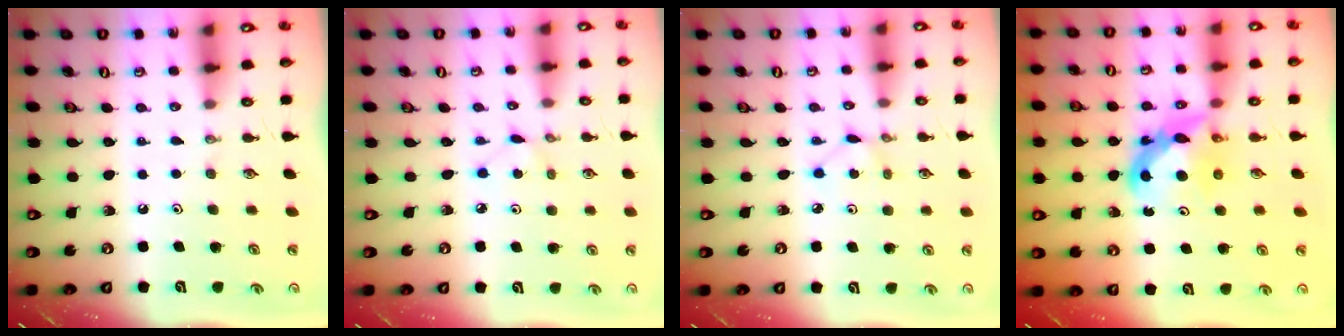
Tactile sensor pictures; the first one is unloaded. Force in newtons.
{"total": 2.9, "press": 2.9, "slide": 0.3}
{"total": 1.6, "press": 1.6, "slide": 0.2}
{"total": 8.2, "press": 8.2, "slide": 0.7}